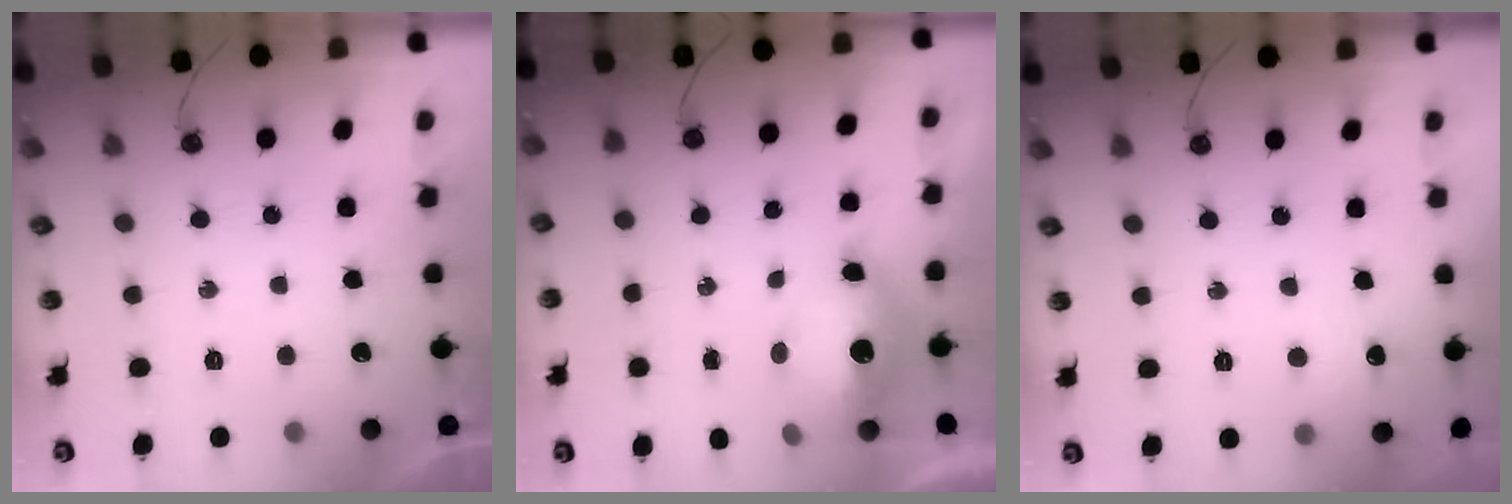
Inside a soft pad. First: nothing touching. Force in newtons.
{"total": 9.4, "press": 9.3, "slide": 1.1}
{"total": 5.3, "press": 5.2, "slide": 0.7}